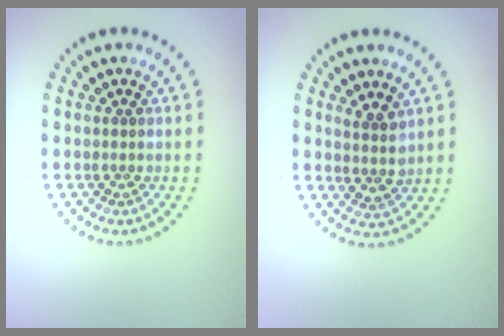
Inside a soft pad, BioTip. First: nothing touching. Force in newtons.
{"total": 2.2, "press": 1.7, "slide": 1.3}